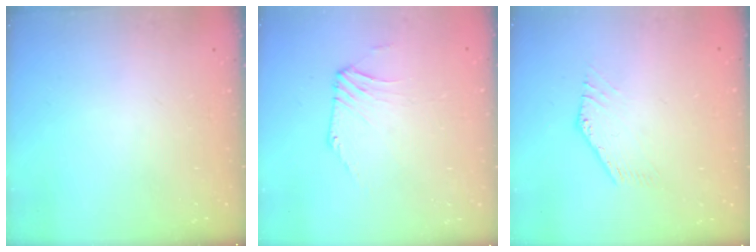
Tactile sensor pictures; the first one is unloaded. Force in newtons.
{"total": 1.5, "press": 1.4, "slide": 0.5}
{"total": 0.8, "press": 0.7, "slide": 0.4}